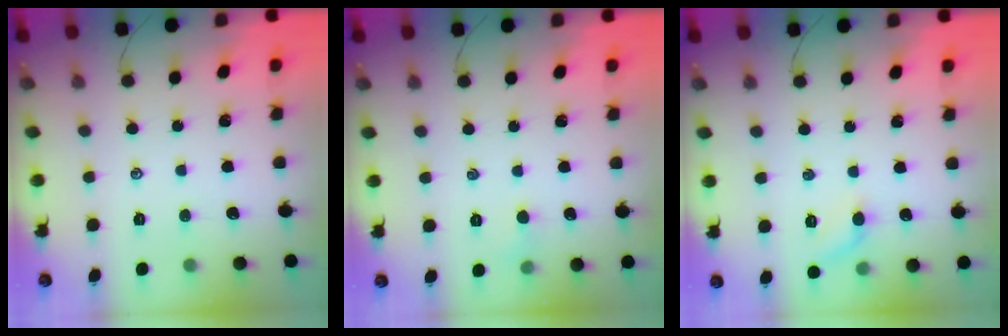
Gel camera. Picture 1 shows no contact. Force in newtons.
{"total": 3.6, "press": 3.4, "slide": 1.2}
{"total": 7.1, "press": 6.7, "slide": 2.2}